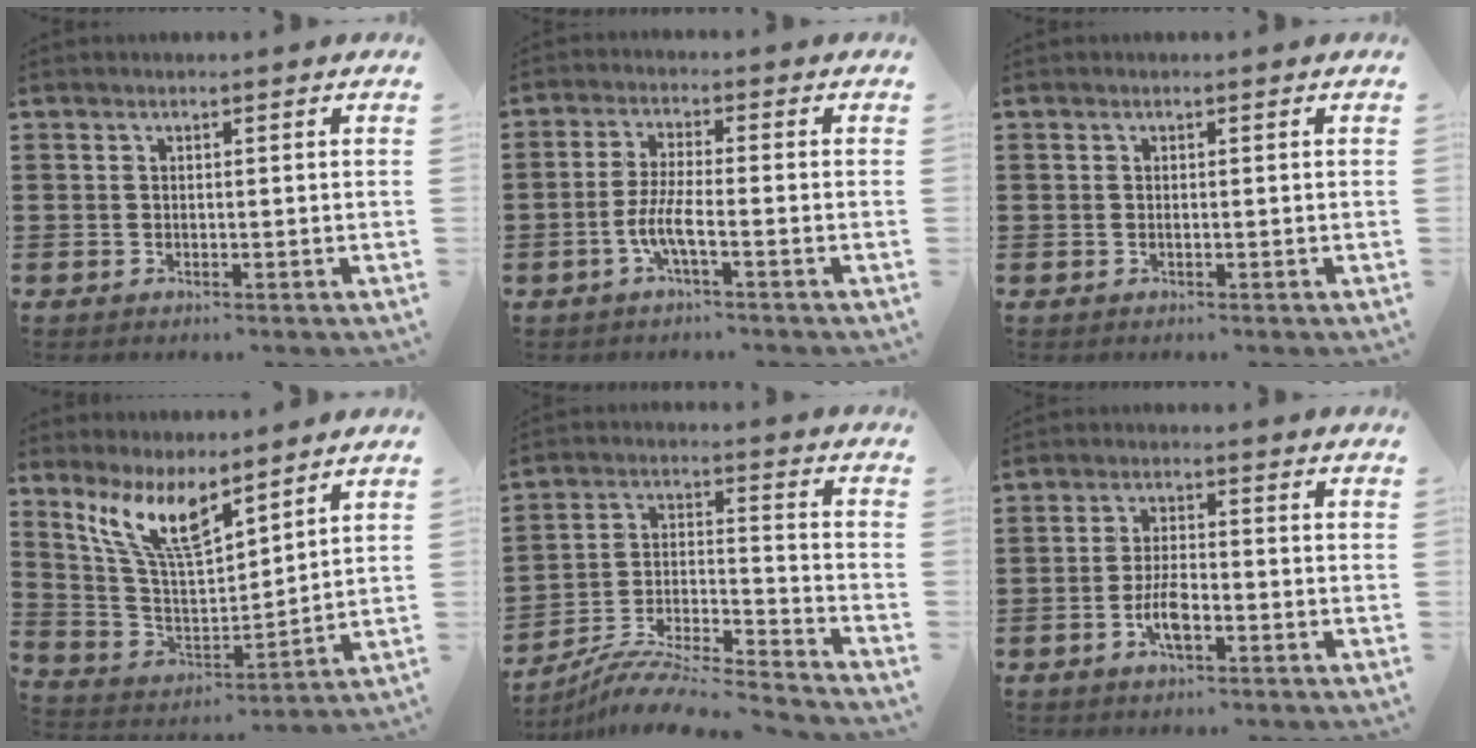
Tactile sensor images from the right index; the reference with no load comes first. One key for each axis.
{"total": 5.1, "fx": -2.3, "fy": 0.8, "fz": 4.5, "tx": -0.104, "ty": -0.011, "tz": -0.050}
{"total": 0.0}
{"total": 10.5, "fx": 7.6, "fy": 2.9, "fz": 6.6, "tx": -0.158, "ty": -0.030, "tz": 0.138}
{"total": 8.7, "fx": -8.1, "fy": 0.5, "fz": 2.9, "tx": -0.050, "ty": 0.006, "tz": -0.164}
{"total": 4.7, "fx": -1.9, "fy": 1.6, "fz": 4.0, "tx": -0.089, "ty": -0.001, "tz": -0.039}